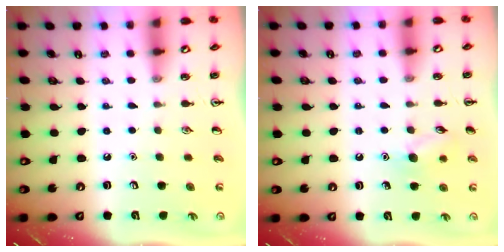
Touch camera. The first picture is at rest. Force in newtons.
{"total": 8.0, "press": 7.8, "slide": 1.4}